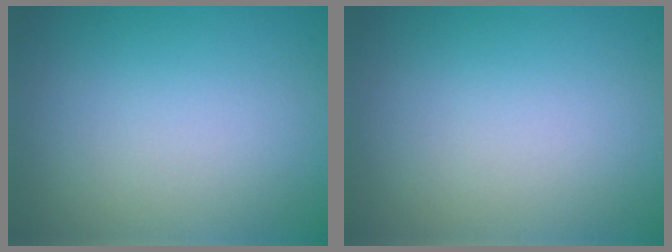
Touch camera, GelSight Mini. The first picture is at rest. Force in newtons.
{"total": 0.0}